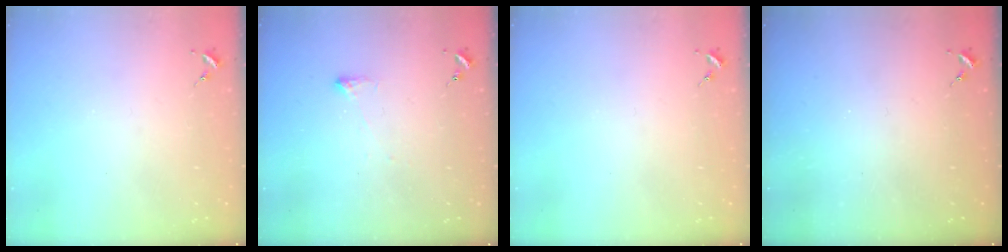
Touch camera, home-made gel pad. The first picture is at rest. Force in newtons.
{"total": 3.1, "press": 3.1, "slide": 0.5}
{"total": 0.0}
{"total": 0.0}